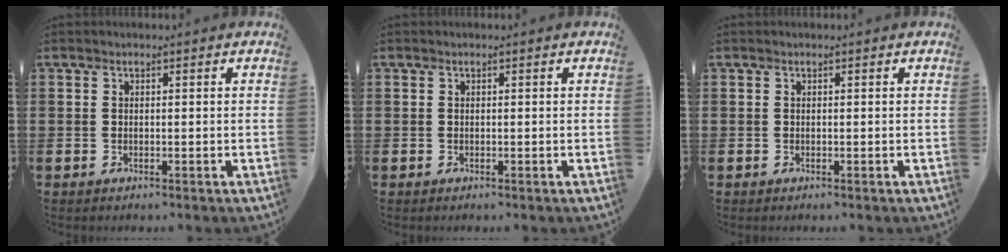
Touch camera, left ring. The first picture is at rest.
{"total": 0.0}
{"total": 0.0}